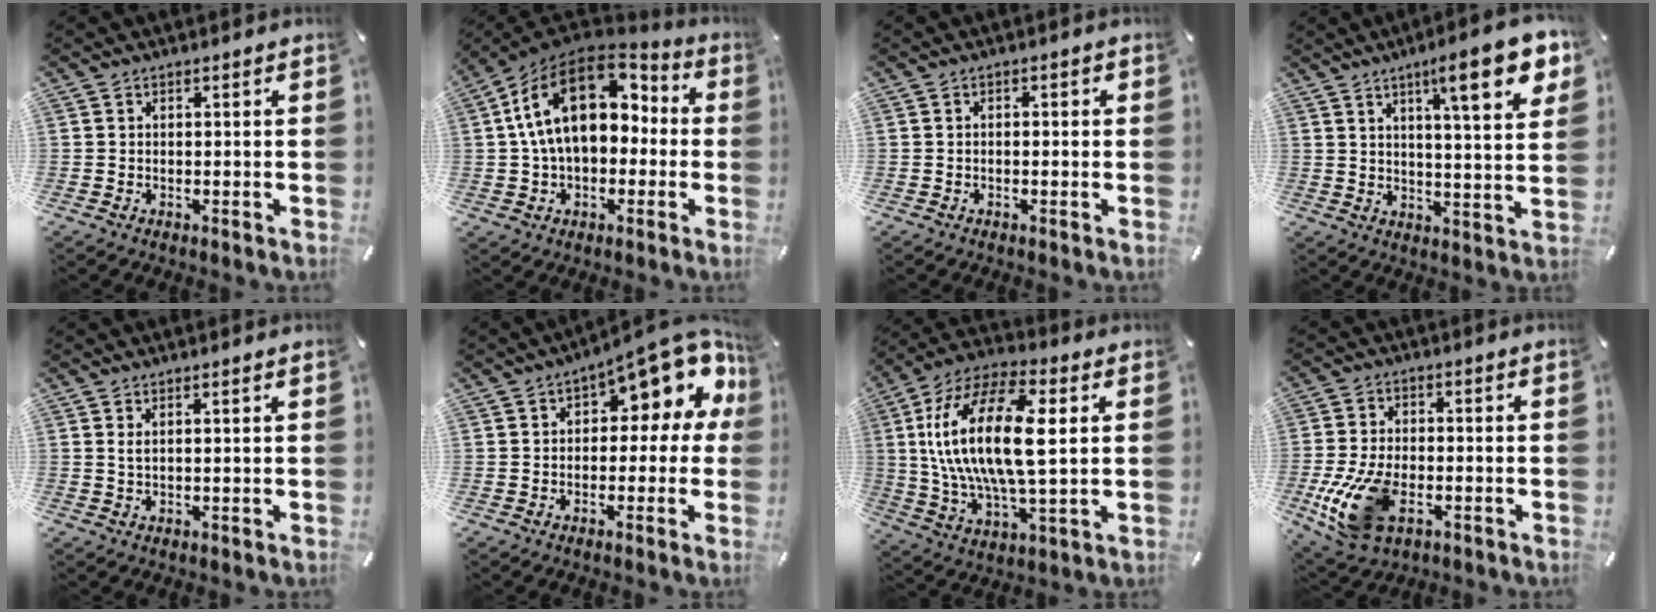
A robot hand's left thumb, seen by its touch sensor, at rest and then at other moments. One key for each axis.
{"total": 20.3, "fx": 4.5, "fy": 13.5, "fz": 14.6, "tx": -0.274, "ty": -0.004, "tz": 0.077}
{"total": 1.3, "fx": -0.5, "fy": 0.4, "fz": 1.1, "tx": -0.021, "ty": 0.003, "tz": -0.011}
{"total": 14.9, "fx": 7.8, "fy": 3.2, "fz": 12.3, "tx": -0.173, "ty": -0.035, "tz": 0.115}
{"total": 1.7, "fx": 0.9, "fy": 0.1, "fz": 1.3, "tx": -0.028, "ty": -0.001, "tz": 0.017}
{"total": 12.7, "fx": 6.8, "fy": 5.1, "fz": 9.5, "tx": -0.130, "ty": -0.052, "tz": 0.113}
{"total": 22.4, "fx": 4.0, "fy": 9.7, "fz": 19.8, "tx": -0.413, "ty": -0.004, "tz": 0.058}
{"total": 13.9, "fx": -4.0, "fy": 8.4, "fz": 10.3, "tx": -0.227, "ty": -0.001, "tz": -0.070}